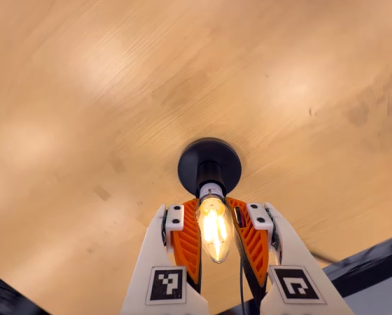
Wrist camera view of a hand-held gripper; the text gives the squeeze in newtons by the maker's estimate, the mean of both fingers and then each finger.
{"total": 25.9, "left": 27.4, "right": 24.4}